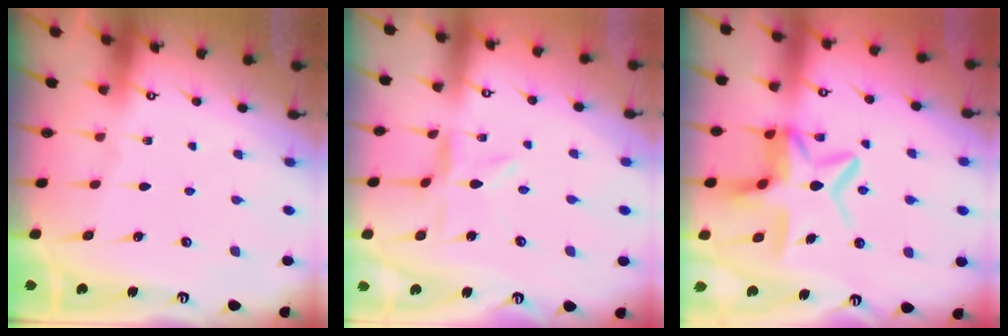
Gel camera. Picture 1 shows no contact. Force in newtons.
{"total": 1.7, "press": 1.7, "slide": 0.2}
{"total": 12.7, "press": 12.7, "slide": 1.2}